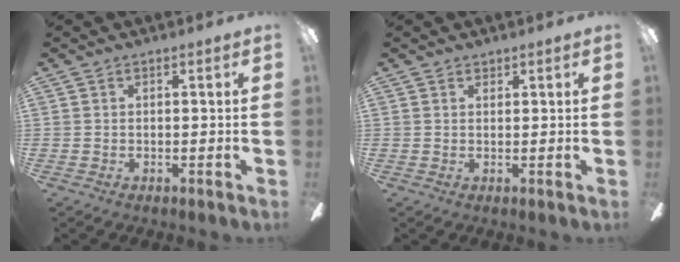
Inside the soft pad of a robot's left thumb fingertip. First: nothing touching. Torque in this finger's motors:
{"motor_torque": [0.08, -0.14, -0.30, 0.11, -0.02]}